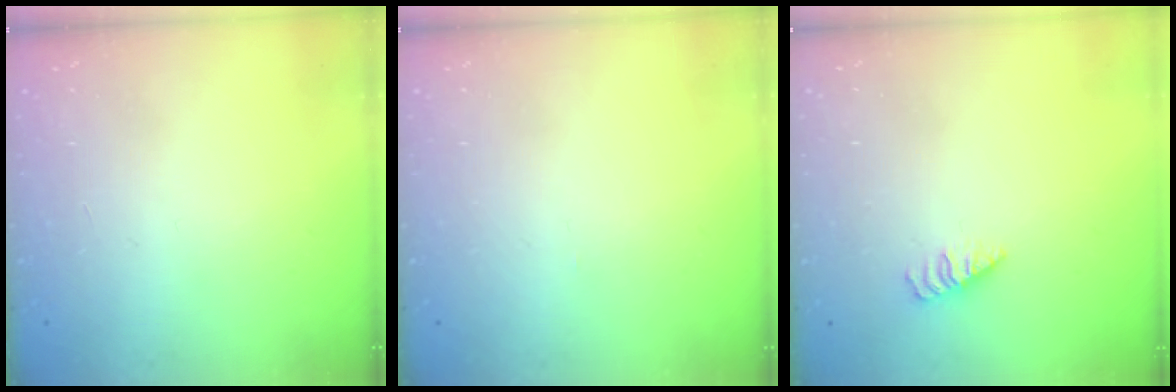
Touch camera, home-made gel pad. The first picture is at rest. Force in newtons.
{"total": 0.0}
{"total": 1.2, "press": 1.1, "slide": 0.2}